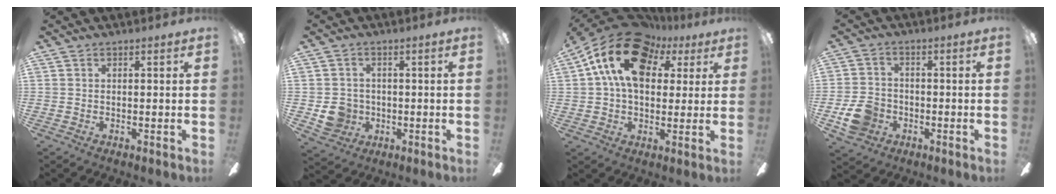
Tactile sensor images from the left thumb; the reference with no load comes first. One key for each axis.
{"total": 6.5, "fx": -0.8, "fy": 6.1, "fz": 1.9, "tx": -0.041, "ty": 0.009, "tz": -0.007}
{"total": 18.1, "fx": 7.3, "fy": 12.1, "fz": 11.3, "tx": -0.203, "ty": -0.018, "tz": 0.130}
{"total": 8.2, "fx": -2.9, "fy": 6.7, "fz": 3.7, "tx": -0.072, "ty": 0.019, "tz": -0.053}